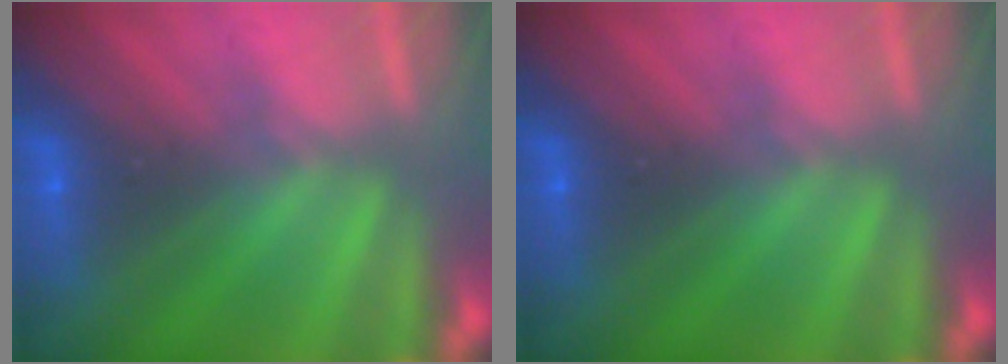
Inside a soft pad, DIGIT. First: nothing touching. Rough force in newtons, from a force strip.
{"total": 0.0}